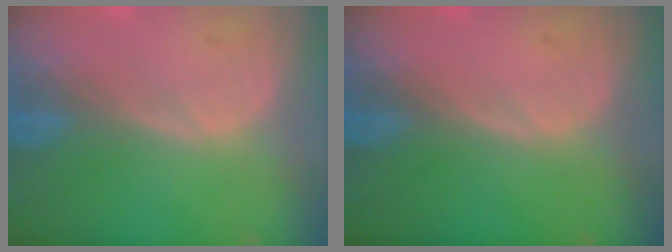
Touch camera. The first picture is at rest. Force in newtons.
{"total": 0.0}